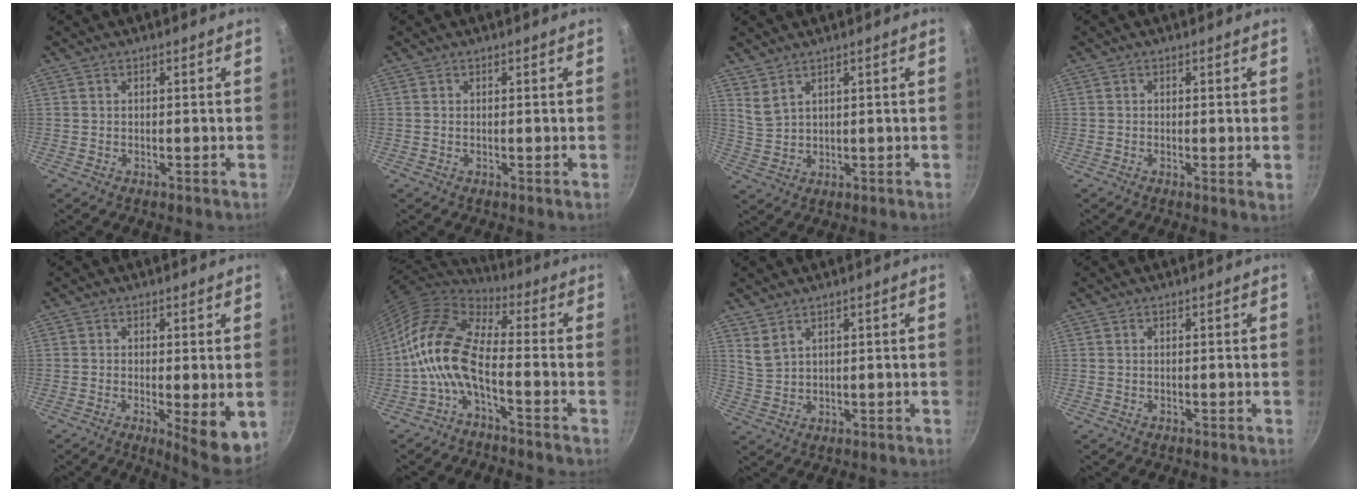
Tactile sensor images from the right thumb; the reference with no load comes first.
{"total": 0.0}
{"total": 3.2, "force": [2.5, 1.4, 1.5], "torque": [-0.026, -0.014, 0.061]}
{"total": 1.3, "force": [0.1, 0.4, 1.2], "torque": [-0.019, -0.009, -0.004]}
{"total": 8.0, "force": [-1.2, 2.2, 7.6], "torque": [-0.098, -0.016, -0.011]}
{"total": 12.4, "force": [-3.3, 5.2, 10.7], "torque": [-0.215, 0.039, -0.079]}
{"total": 3.2, "force": [2.4, 1.6, 1.4], "torque": [-0.023, -0.012, 0.057]}
{"total": 0.0}